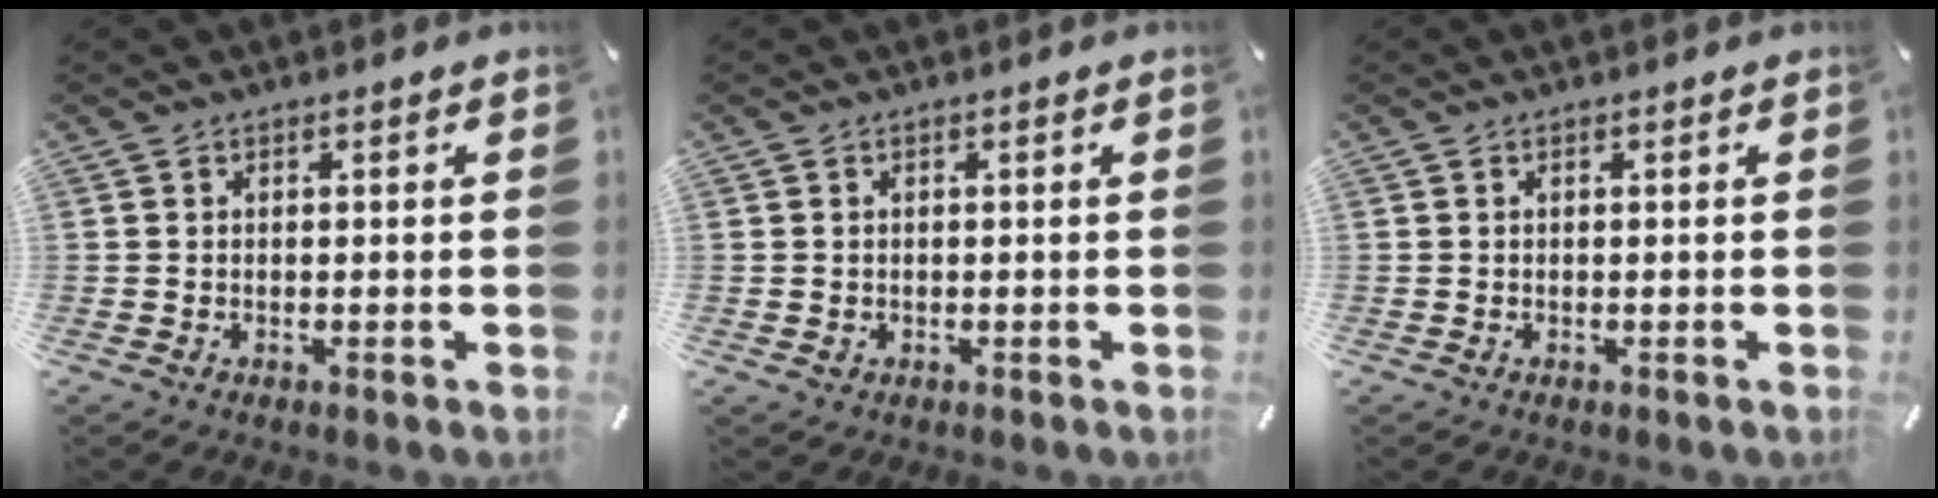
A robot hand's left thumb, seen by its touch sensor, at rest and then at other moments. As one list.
[{"total": 0.8, "force": [0.1, 0.8, 0.2], "torque": [-0.004, 0.006, 0.000]}, {"total": 0.0}]